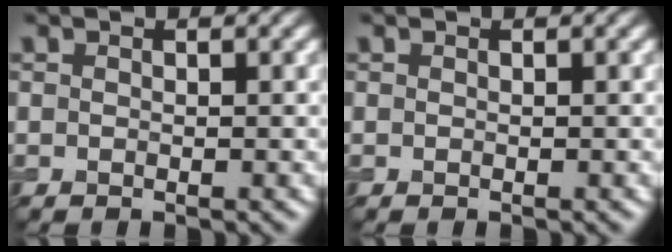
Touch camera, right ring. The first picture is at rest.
{"total": 0.0}